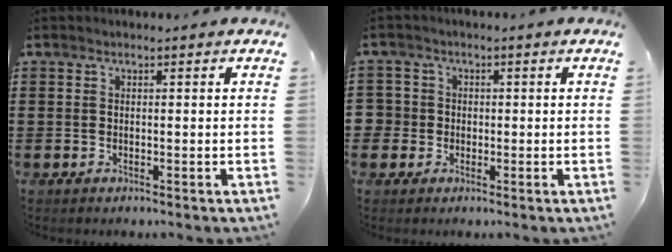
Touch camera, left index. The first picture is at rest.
{"total": 2.4, "force": [-0.3, 2.4, 0.1], "torque": [-0.023, 0.004, -0.013]}